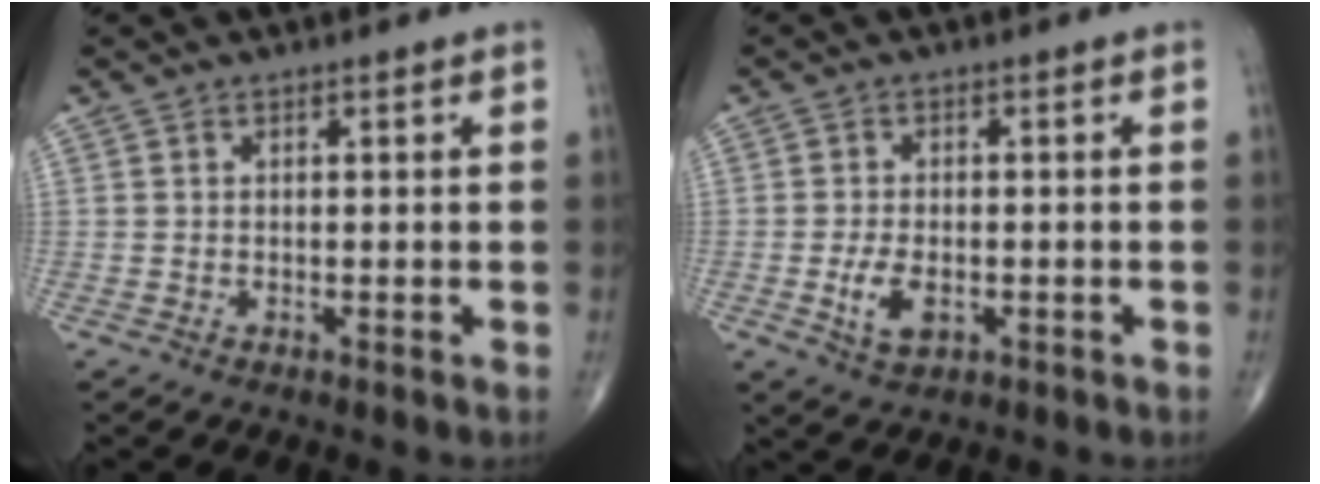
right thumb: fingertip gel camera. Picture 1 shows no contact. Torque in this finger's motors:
{"motor_torque": [-0.04, 0.12, 0.52, -0.03, 0.02]}